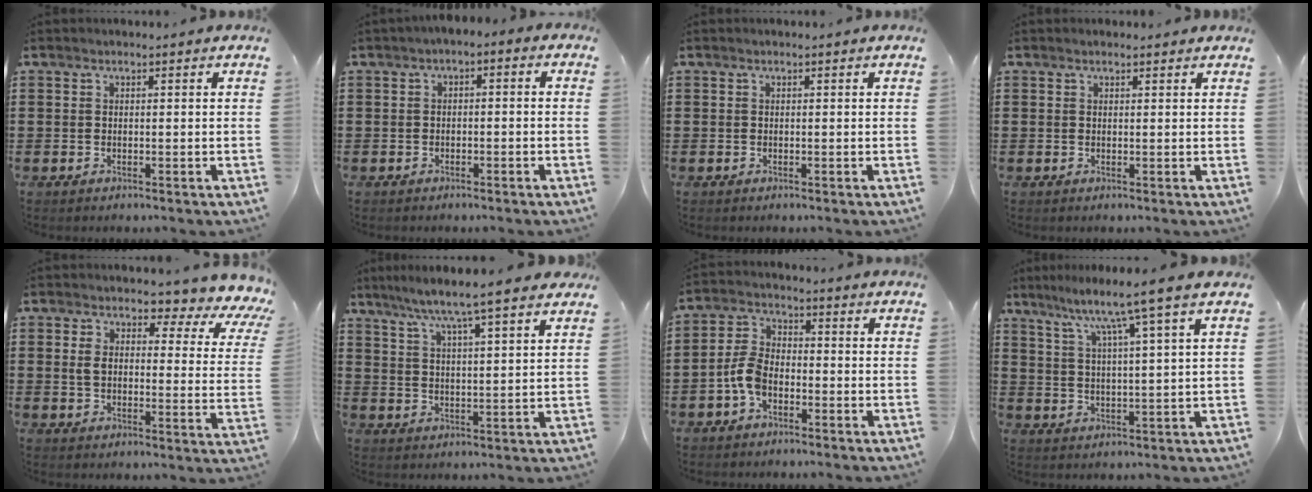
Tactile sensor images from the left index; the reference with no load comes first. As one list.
[{"total": 1.0, "force": [-0.5, 0.8, 0.4], "torque": [-0.009, 0.003, -0.012]}, {"total": 0.0}, {"total": 0.8, "force": [0.6, 0.5, 0.0], "torque": [-0.002, 0.004, 0.012]}, {"total": 5.2, "force": [3.2, 2.3, 3.3], "torque": [-0.071, -0.023, 0.045]}, {"total": 6.3, "force": [5.3, -0.5, 3.3], "torque": [-0.085, -0.027, 0.086]}, {"total": 5.3, "force": [-2.2, 3.2, 3.6], "torque": [-0.099, 0.003, -0.050]}, {"total": 7.0, "force": [5.3, -1.3, 4.3], "torque": [-0.104, -0.028, 0.082]}]